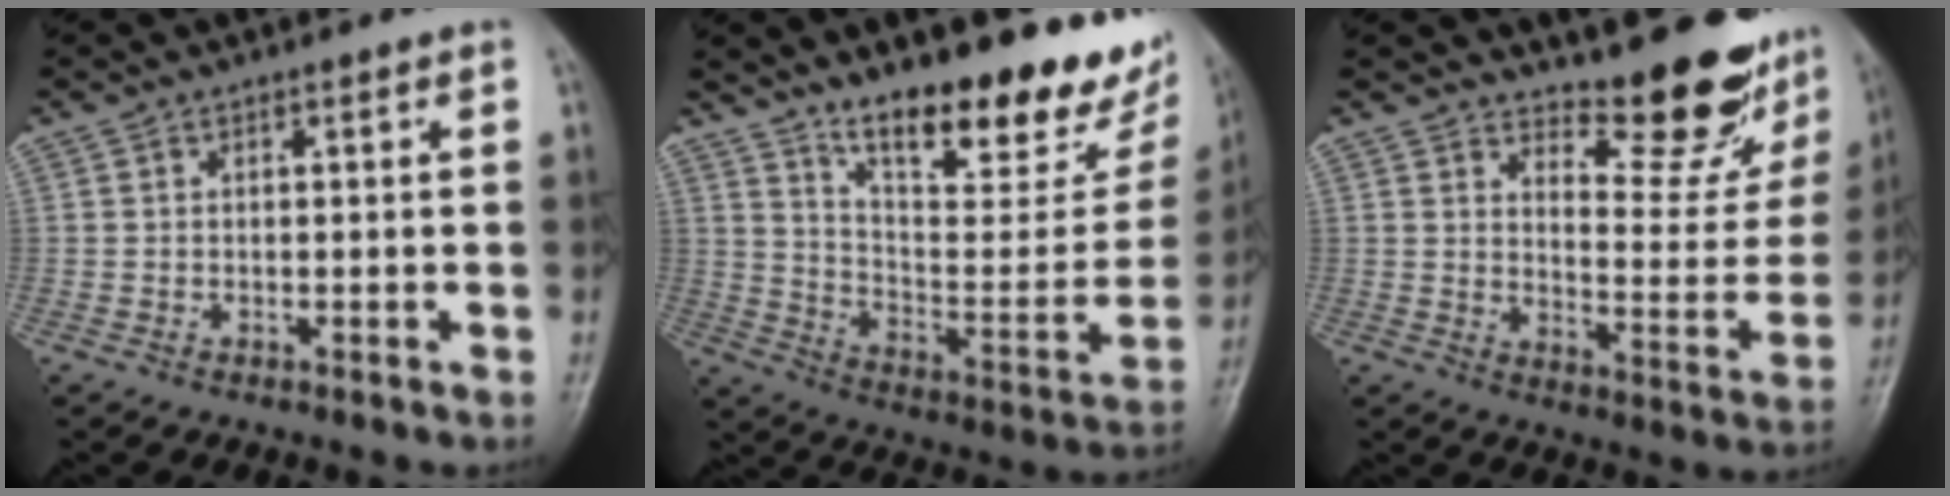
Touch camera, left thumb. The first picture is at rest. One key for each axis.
{"total": 25.9, "fx": 18.2, "fy": 8.1, "fz": 16.6, "tx": -0.196, "ty": -0.102, "tz": 0.273}
{"total": 14.7, "fx": 13.0, "fy": 4.2, "fz": 5.4, "tx": -0.035, "ty": -0.125, "tz": 0.169}